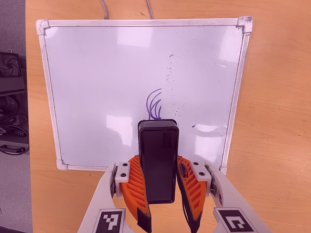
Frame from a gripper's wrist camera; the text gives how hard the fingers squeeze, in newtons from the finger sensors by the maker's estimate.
{"total": 8.9, "left": 7.6, "right": 10.2}